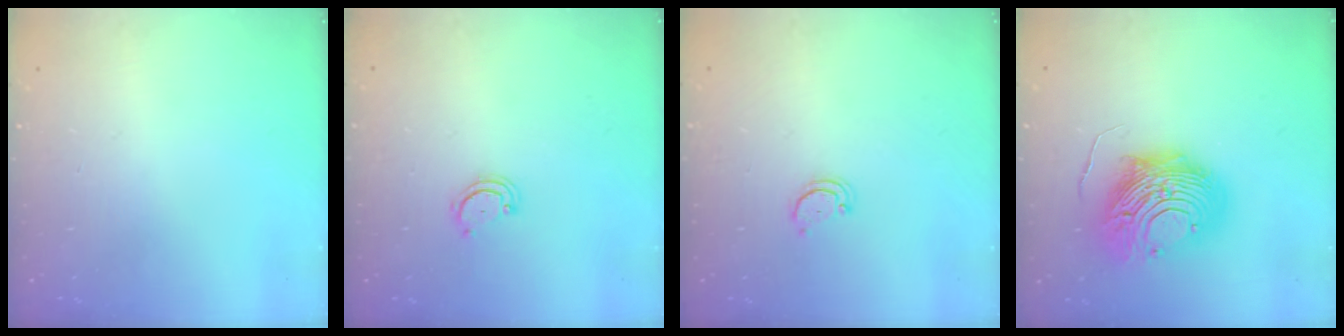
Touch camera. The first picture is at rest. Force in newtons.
{"total": 2.6, "press": 2.6, "slide": 0.3}
{"total": 2.2, "press": 2.2, "slide": 0.4}
{"total": 15.7, "press": 15.6, "slide": 1.5}